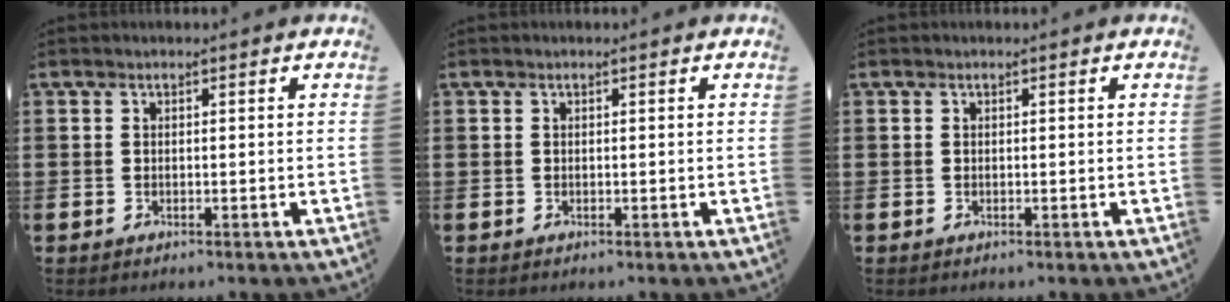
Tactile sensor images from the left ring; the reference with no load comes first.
{"total": 0.0}
{"total": 0.0}